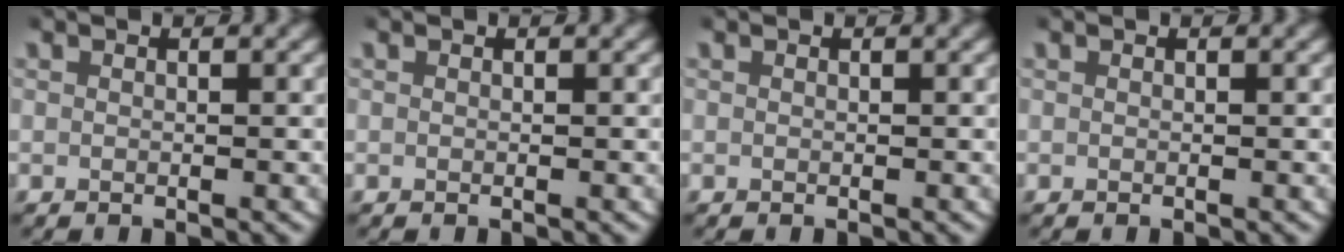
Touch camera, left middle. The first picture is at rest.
{"total": 0.0}
{"total": 0.0}
{"total": 0.0}